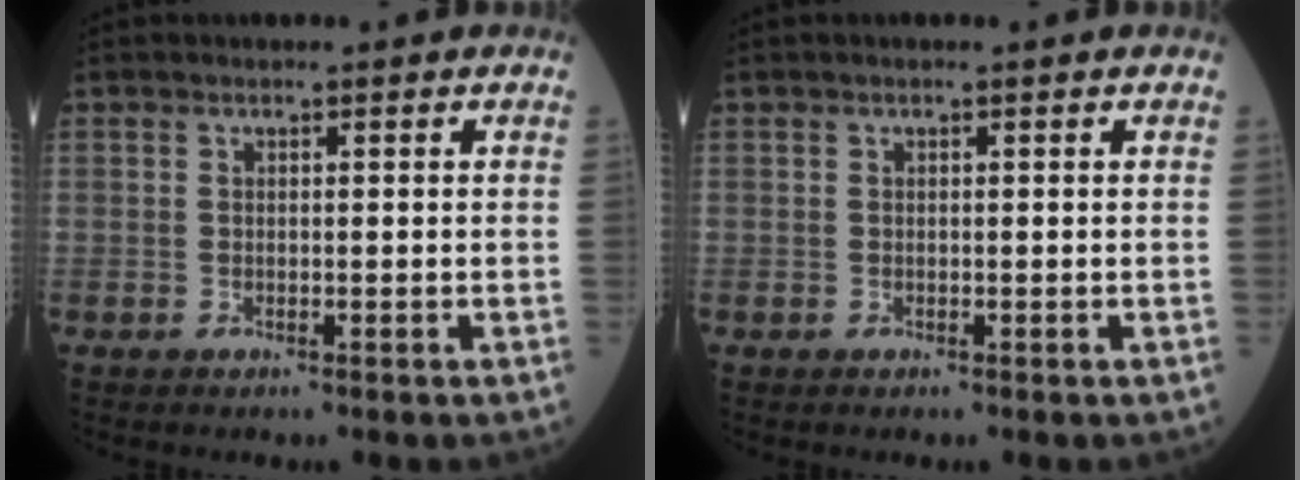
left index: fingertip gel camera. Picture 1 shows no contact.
{"total": 0.0}